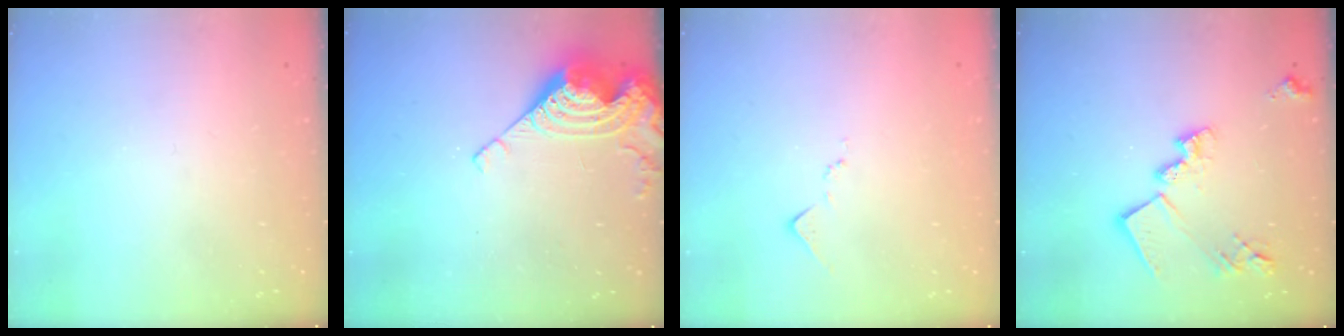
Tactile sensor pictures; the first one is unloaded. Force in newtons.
{"total": 10.2, "press": 10.1, "slide": 0.9}
{"total": 7.1, "press": 7.1, "slide": 0.3}
{"total": 17.0, "press": 17.0, "slide": 1.0}